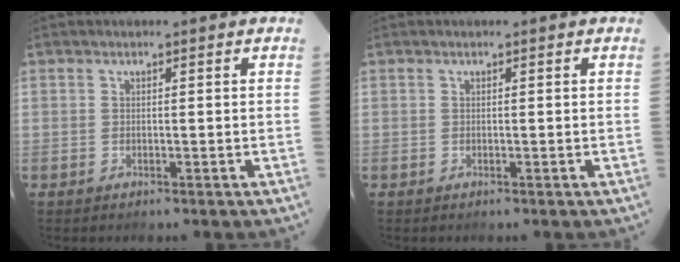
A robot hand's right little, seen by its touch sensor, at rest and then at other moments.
{"total": 0.0}